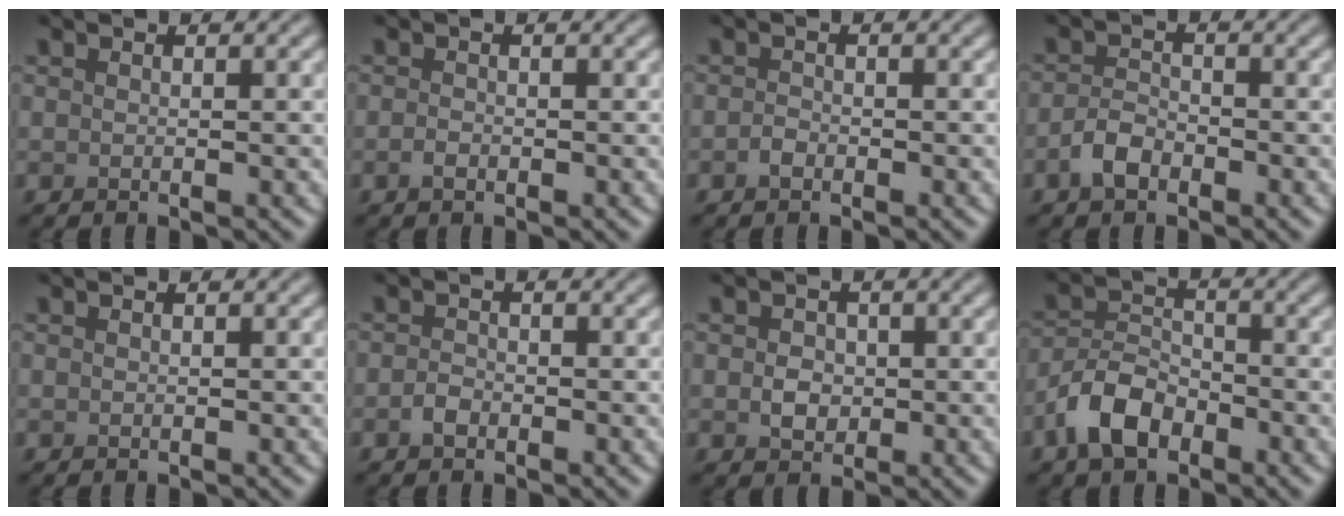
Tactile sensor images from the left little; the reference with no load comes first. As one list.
[{"total": 0.8, "force": [-0.4, 0.4, 0.5], "torque": [-0.011, -0.002, -0.008]}, {"total": 0.8, "force": [-0.5, 0.5, 0.4], "torque": [-0.010, -0.001, -0.011]}, {"total": 2.2, "force": [-1.4, 1.2, 1.3], "torque": [-0.026, 0.004, -0.030]}, {"total": 0.0}, {"total": 1.1, "force": [-0.6, 0.7, 0.6], "torque": [-0.014, 0.000, -0.014]}, {"total": 2.0, "force": [-0.1, 1.6, 1.1], "torque": [-0.017, -0.002, -0.004]}, {"total": 4.8, "force": [-2.8, 2.8, 2.8], "torque": [-0.050, 0.004, -0.063]}]